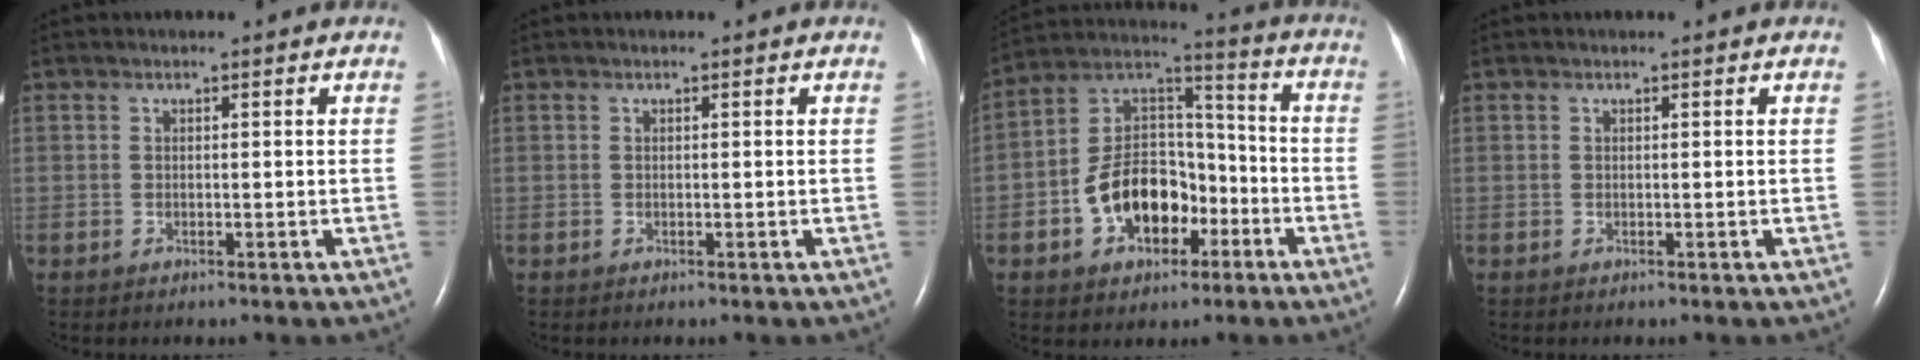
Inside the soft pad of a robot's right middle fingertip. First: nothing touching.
{"total": 0.0}
{"total": 13.5, "force": [-5.0, 8.4, 9.3], "torque": [-0.191, 0.036, -0.080]}
{"total": 0.0}